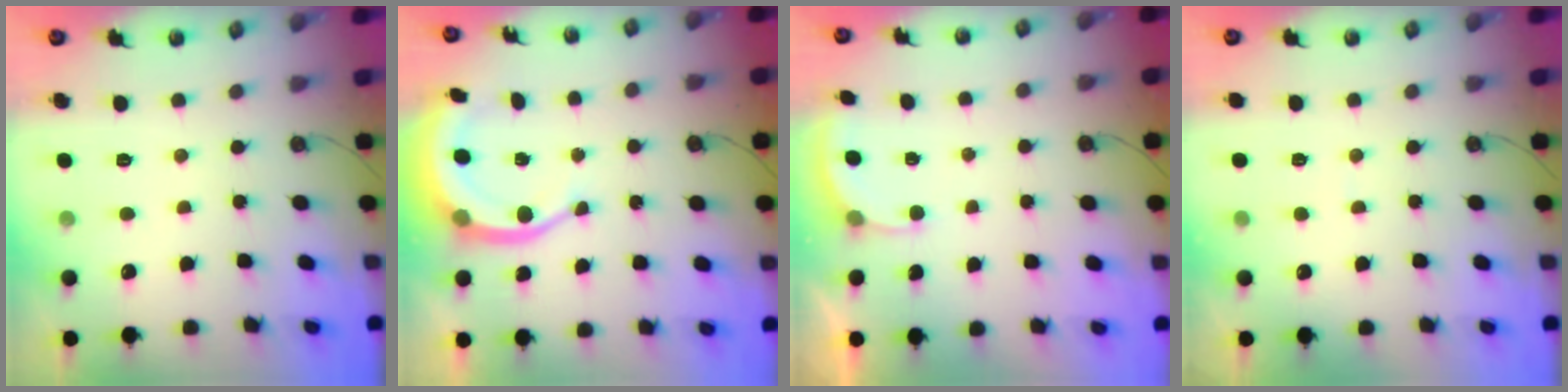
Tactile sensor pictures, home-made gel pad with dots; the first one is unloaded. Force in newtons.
{"total": 8.6, "press": 8.5, "slide": 1.6}
{"total": 2.6, "press": 2.6, "slide": 0.2}
{"total": 2.2, "press": 2.1, "slide": 0.8}